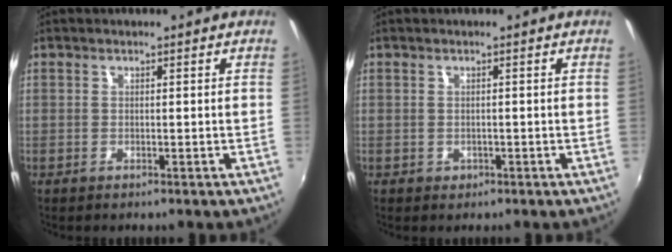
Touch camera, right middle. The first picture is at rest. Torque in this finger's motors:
{"motor_torque": [0.28, -0.25, -0.03, 0.00]}